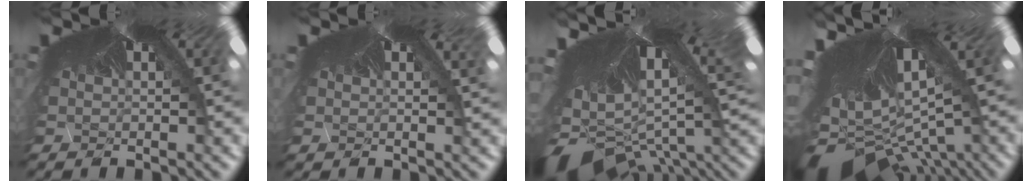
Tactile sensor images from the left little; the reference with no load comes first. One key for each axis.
{"total": 0.5, "fx": 0.4, "fy": 0.2, "fz": -0.3, "tx": -0.002, "ty": 0.003, "tz": 0.006}
{"total": 6.4, "fx": -6.3, "fy": 0.4, "fz": 1.2, "tx": -0.028, "ty": -0.090, "tz": -0.071}
{"total": 8.7, "fx": -8.5, "fy": 0.6, "fz": 1.6, "tx": -0.034, "ty": -0.126, "tz": -0.096}